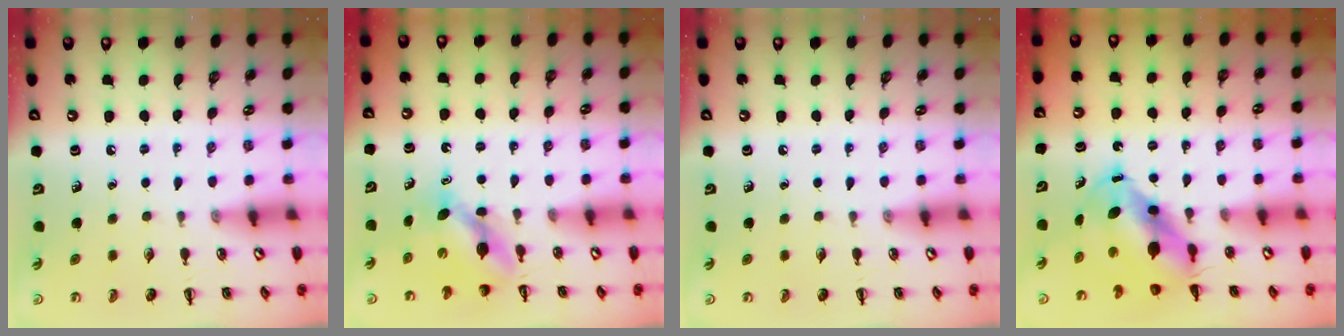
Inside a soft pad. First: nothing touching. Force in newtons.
{"total": 5.2, "press": 5.2, "slide": 0.3}
{"total": 0.0}
{"total": 7.2, "press": 6.9, "slide": 2.3}